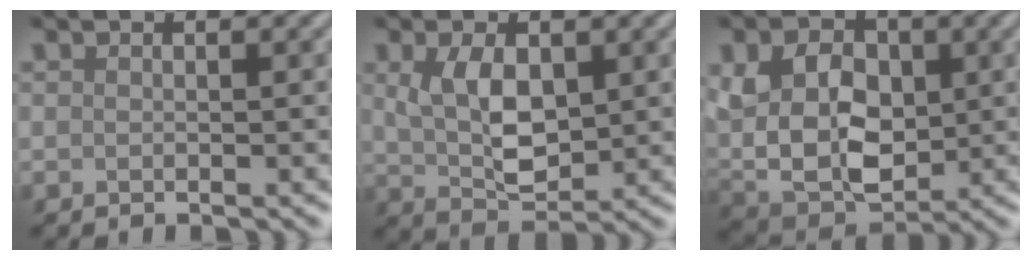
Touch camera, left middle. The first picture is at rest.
{"total": 4.9, "force": [1.0, 2.8, 3.9], "torque": [-0.087, 0.002, 0.029]}
{"total": 10.2, "force": [1.1, 7.3, 7.0], "torque": [-0.152, -0.003, 0.027]}